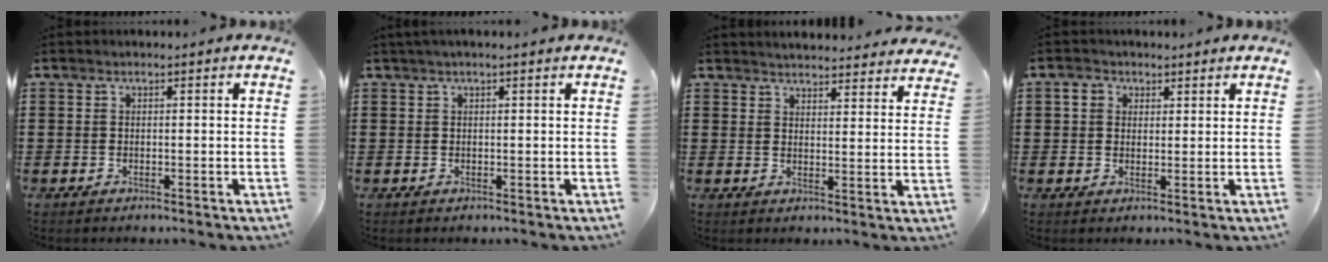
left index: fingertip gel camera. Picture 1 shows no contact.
{"total": 0.7, "force": [0.4, 0.0, 0.6], "torque": [-0.012, -0.001, 0.008]}
{"total": 3.7, "force": [3.7, -0.3, 0.0], "torque": [-0.005, -0.024, 0.065]}
{"total": 2.9, "force": [1.5, 2.3, 1.0], "torque": [-0.015, 0.002, 0.023]}